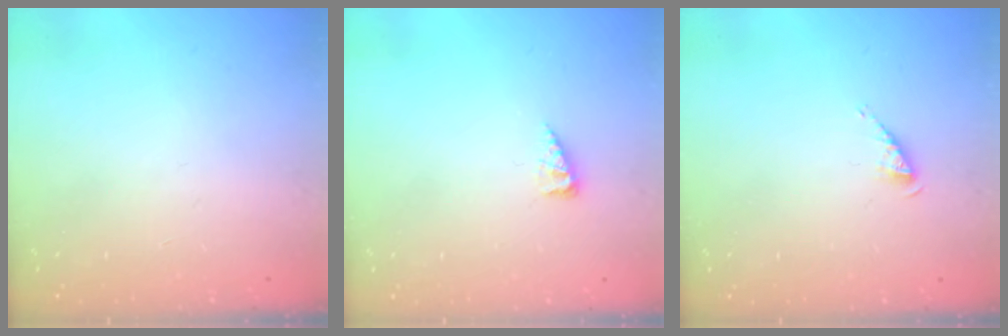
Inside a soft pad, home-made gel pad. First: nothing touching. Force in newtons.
{"total": 2.9, "press": 2.9, "slide": 0.3}
{"total": 2.7, "press": 2.7, "slide": 0.4}